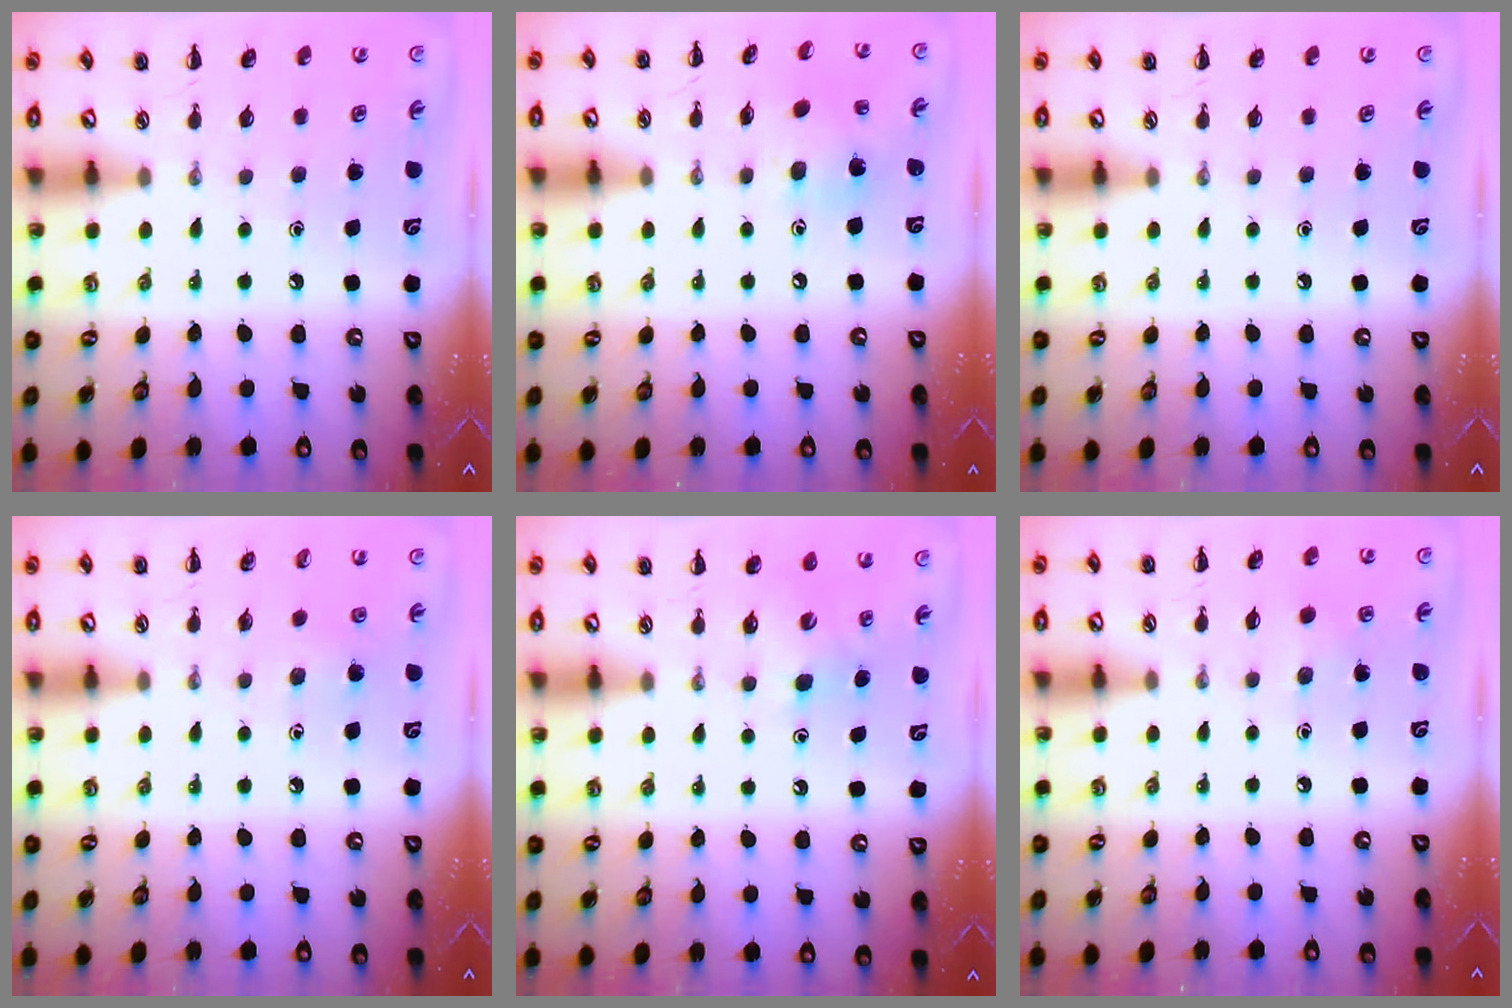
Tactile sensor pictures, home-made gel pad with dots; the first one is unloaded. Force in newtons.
{"total": 9.9, "press": 9.6, "slide": 2.4}
{"total": 0.0}
{"total": 2.4, "press": 2.3, "slide": 0.9}
{"total": 4.6, "press": 4.5, "slide": 1.1}
{"total": 2.1, "press": 2.0, "slide": 0.7}